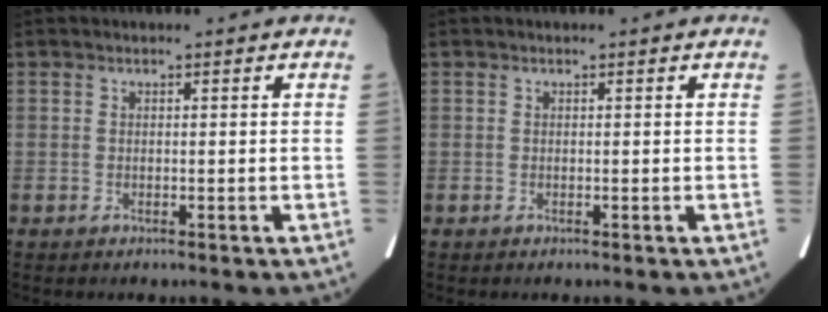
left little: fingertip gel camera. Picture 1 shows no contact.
{"total": 0.0}